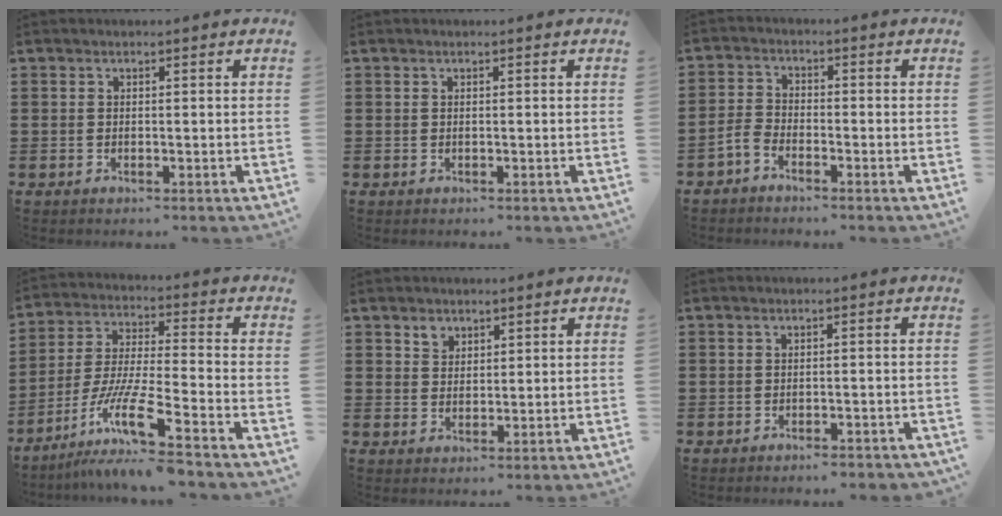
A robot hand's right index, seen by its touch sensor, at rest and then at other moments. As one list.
[{"total": 0.0}, {"total": 2.5, "force": [-2.3, 0.6, 0.7], "torque": [-0.024, 0.004, -0.049]}, {"total": 11.8, "force": [-8.2, 0.9, 8.5], "torque": [-0.182, -0.008, -0.165]}, {"total": 2.1, "force": [1.4, 1.5, 0.4], "torque": [-0.005, 0.001, 0.026]}, {"total": 1.6, "force": [-1.6, 0.1, 0.4], "torque": [-0.010, 0.000, -0.032]}]